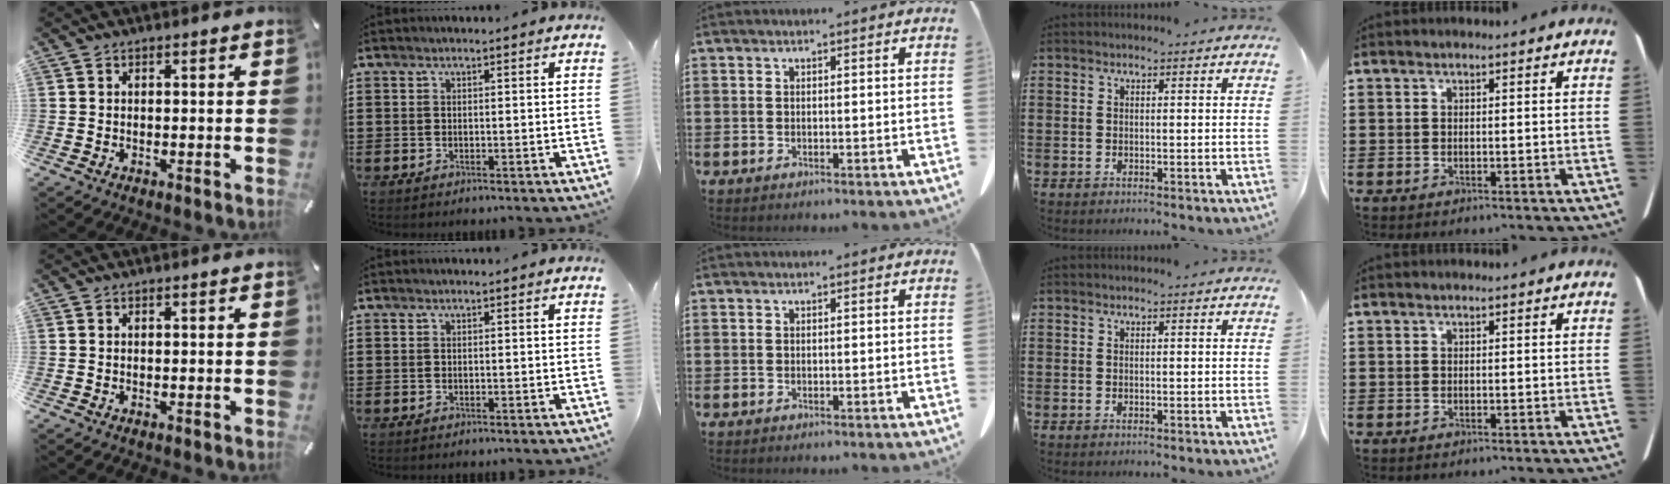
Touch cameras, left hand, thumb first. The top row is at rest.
{}